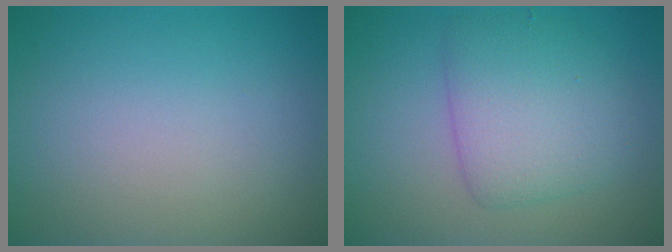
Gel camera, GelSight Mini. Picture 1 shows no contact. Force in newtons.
{"total": 4.8, "press": 4.8, "slide": 0.1}